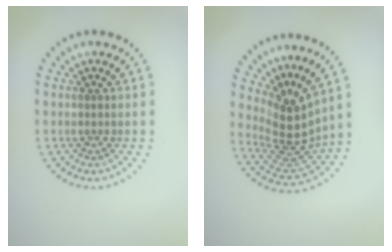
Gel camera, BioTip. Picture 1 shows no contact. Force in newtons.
{"total": 4.1, "press": 2.8, "slide": 3.0}